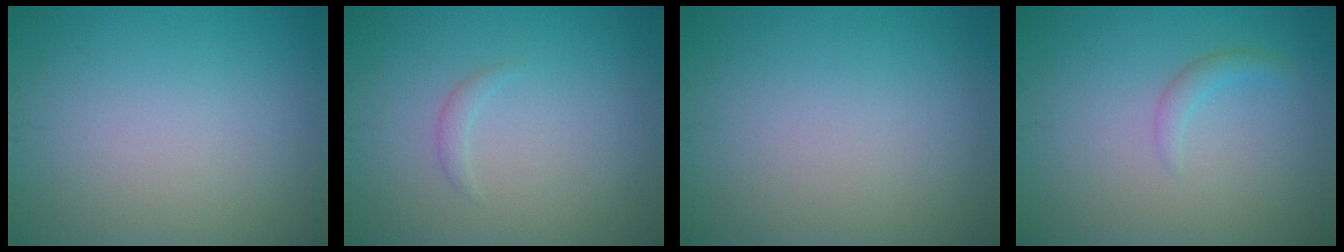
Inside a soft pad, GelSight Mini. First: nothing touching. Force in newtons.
{"total": 0.8, "press": 0.8, "slide": 0.1}
{"total": 0.0}
{"total": 1.2, "press": 1.2, "slide": 0.1}